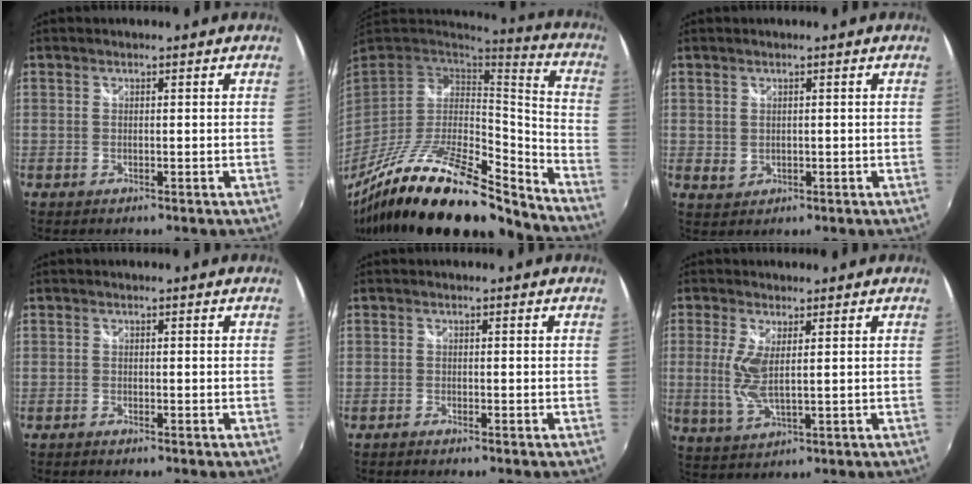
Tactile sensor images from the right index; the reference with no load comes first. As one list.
[{"total": 26.6, "force": [-19.7, 7.1, 16.4], "torque": [-0.288, -0.033, -0.338]}, {"total": 1.7, "force": [0.6, 1.5, 0.7], "torque": [-0.009, 0.003, 0.017]}, {"total": 0.9, "force": [-0.8, 0.2, 0.4], "torque": [-0.011, -0.004, -0.017]}, {"total": 1.3, "force": [-1.1, 0.2, 0.5], "torque": [-0.017, -0.005, -0.024]}, {"total": 6.0, "force": [0.9, 1.9, 5.6], "torque": [-0.127, -0.004, 0.019]}]